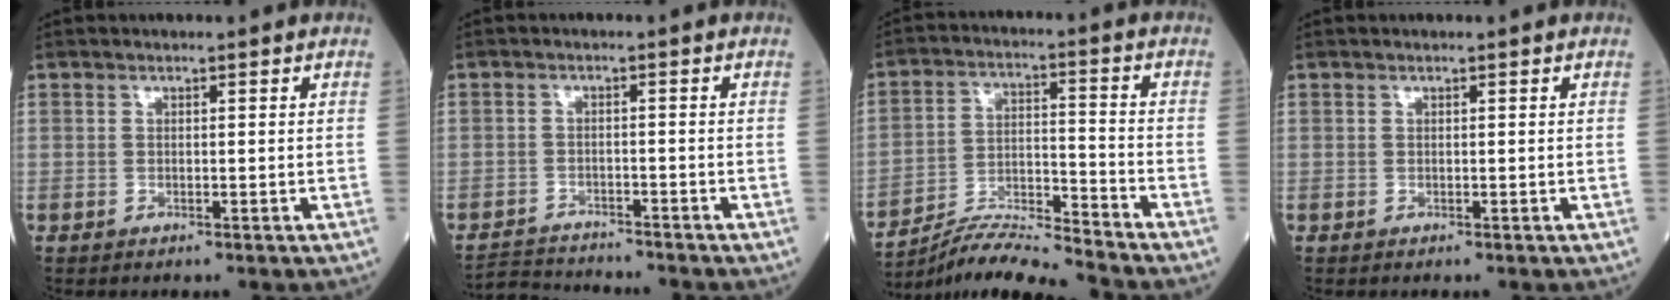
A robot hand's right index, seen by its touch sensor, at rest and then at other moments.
{"total": 5.3, "force": [-5.3, -0.1, -0.1], "torque": [-0.001, -0.010, -0.091]}
{"total": 10.2, "force": [-9.7, -1.8, 2.4], "torque": [-0.046, 0.007, -0.175]}
{"total": 0.0}